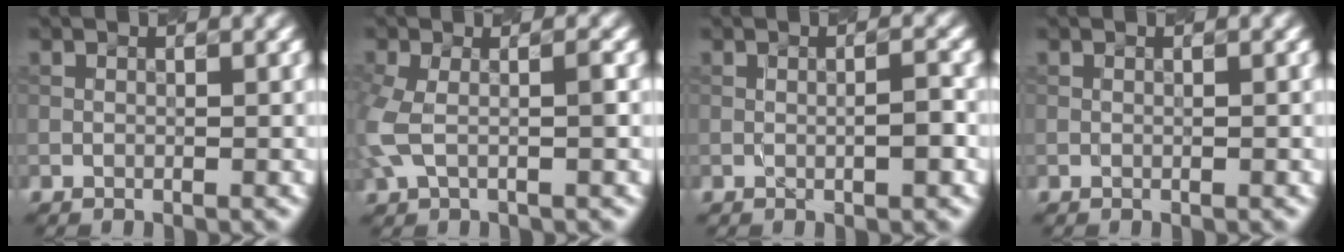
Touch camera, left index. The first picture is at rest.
{"total": 3.8, "force": [-0.4, 1.6, 3.4], "torque": [-0.088, -0.002, -0.011]}
{"total": 2.0, "force": [-0.2, 0.3, 2.0], "torque": [-0.033, 0.002, -0.005]}
{"total": 0.0}